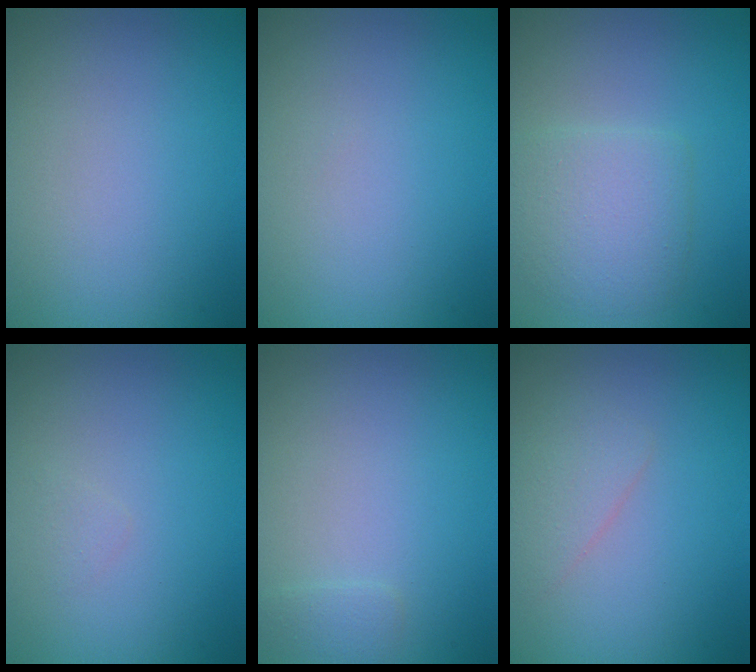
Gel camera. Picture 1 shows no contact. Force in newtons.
{"total": 0.0}
{"total": 3.7, "press": 3.7, "slide": 0.1}
{"total": 0.5, "press": 0.5, "slide": 0.0}
{"total": 0.8, "press": 0.8, "slide": 0.1}
{"total": 1.7, "press": 1.7, "slide": 0.1}